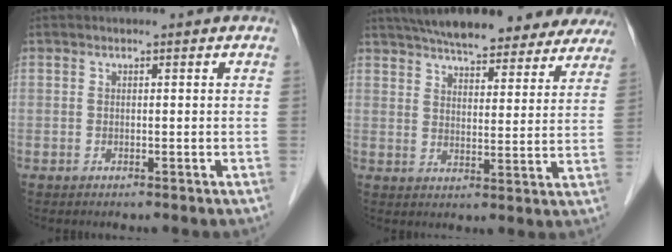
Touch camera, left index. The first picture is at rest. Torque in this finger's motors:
{"motor_torque": [1.07, -1.07, 0.33, 0.13]}